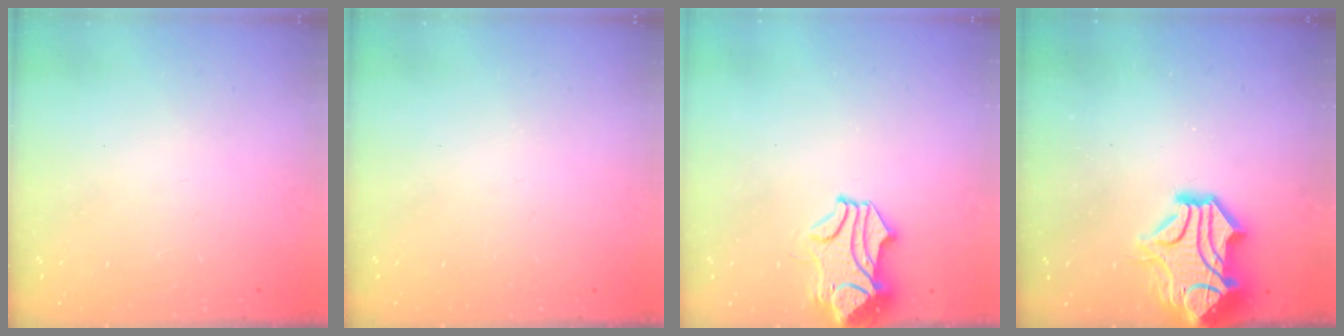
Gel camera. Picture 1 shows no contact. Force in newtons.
{"total": 0.0}
{"total": 1.4, "press": 0.6, "slide": 1.3}
{"total": 5.6, "press": 5.2, "slide": 2.0}